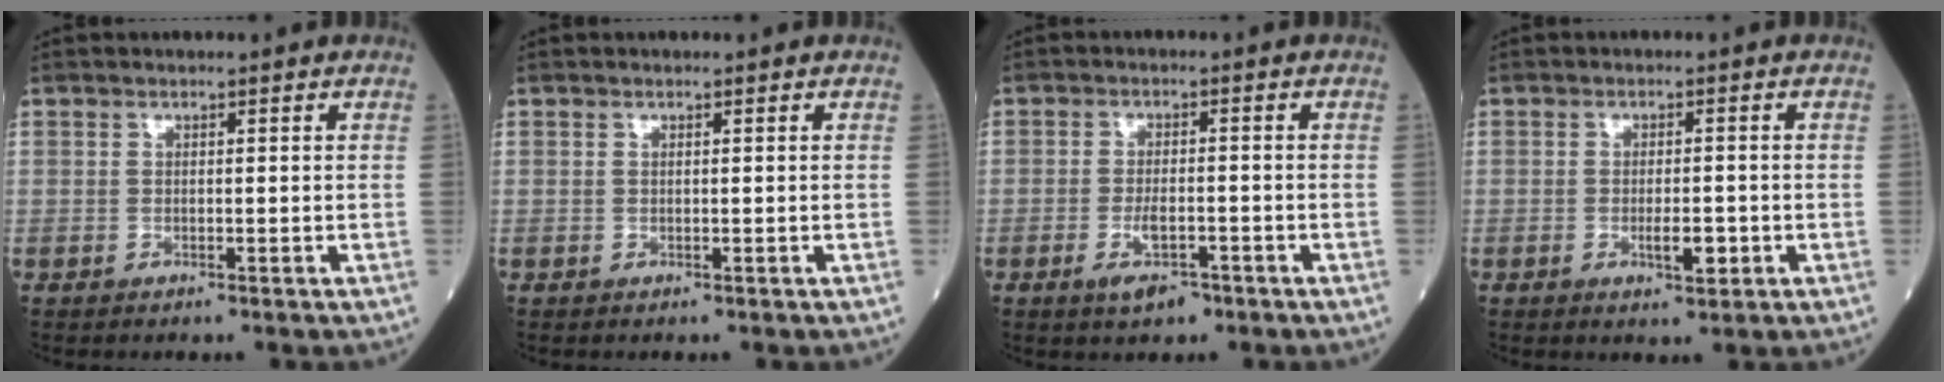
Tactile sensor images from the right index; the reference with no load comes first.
{"total": 0.0}
{"total": 3.9, "force": [-2.1, 1.4, 2.9], "torque": [-0.057, -0.001, -0.031]}
{"total": 3.3, "force": [-1.1, 0.9, 3.0], "torque": [-0.049, 0.000, -0.013]}